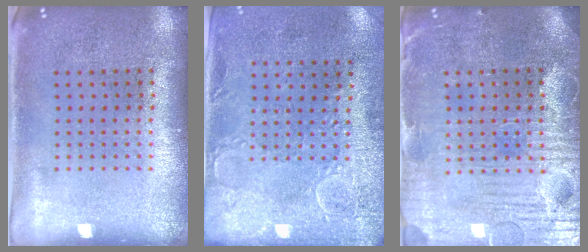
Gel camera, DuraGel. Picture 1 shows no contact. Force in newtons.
{"total": 2.9, "press": 2.3, "slide": 1.8}
{"total": 4.0, "press": 3.8, "slide": 1.4}